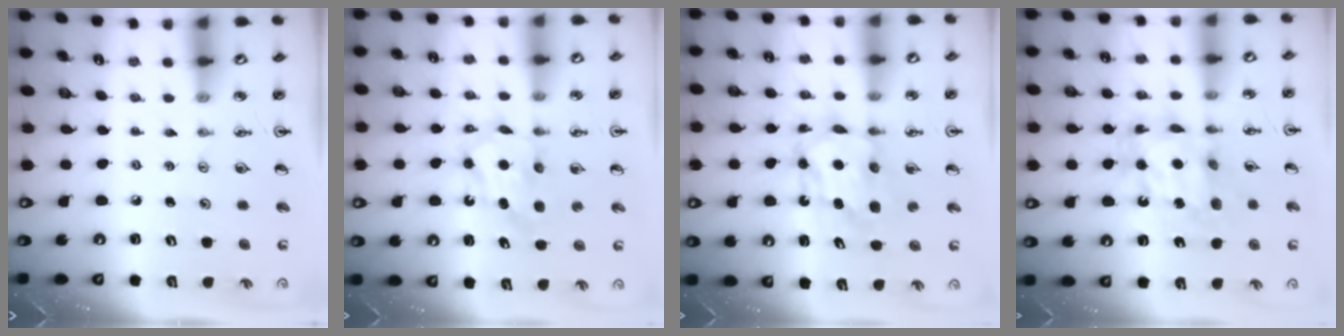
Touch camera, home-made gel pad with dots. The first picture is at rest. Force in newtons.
{"total": 6.4, "press": 6.4, "slide": 0.2}
{"total": 7.3, "press": 7.2, "slide": 1.2}
{"total": 12.9, "press": 12.8, "slide": 1.3}